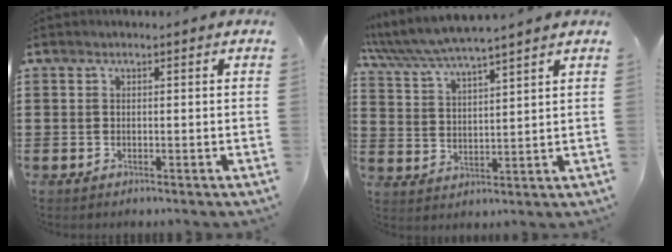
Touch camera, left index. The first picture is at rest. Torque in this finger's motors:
{"motor_torque": [1.60, -0.54, 0.93, 0.21]}